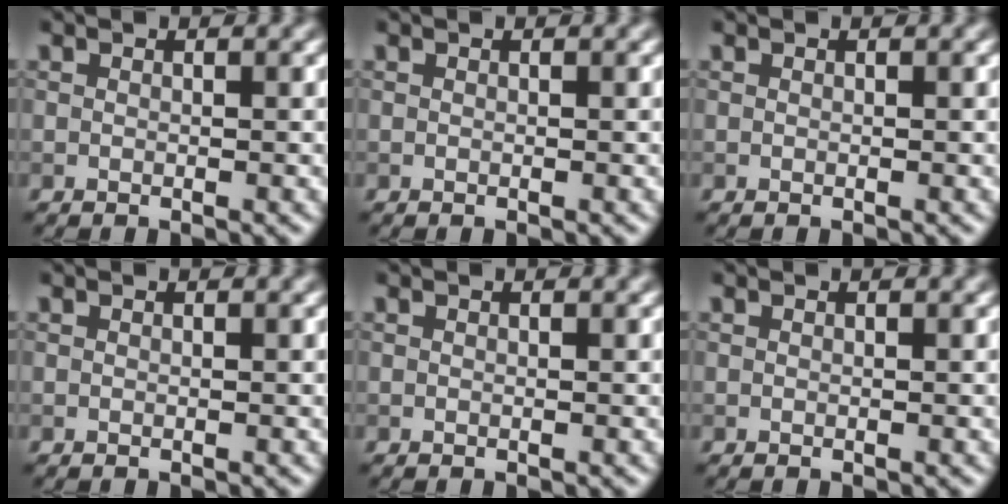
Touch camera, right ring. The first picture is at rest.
{"total": 0.0}
{"total": 0.0}
{"total": 0.0}
{"total": 0.0}
{"total": 0.0}